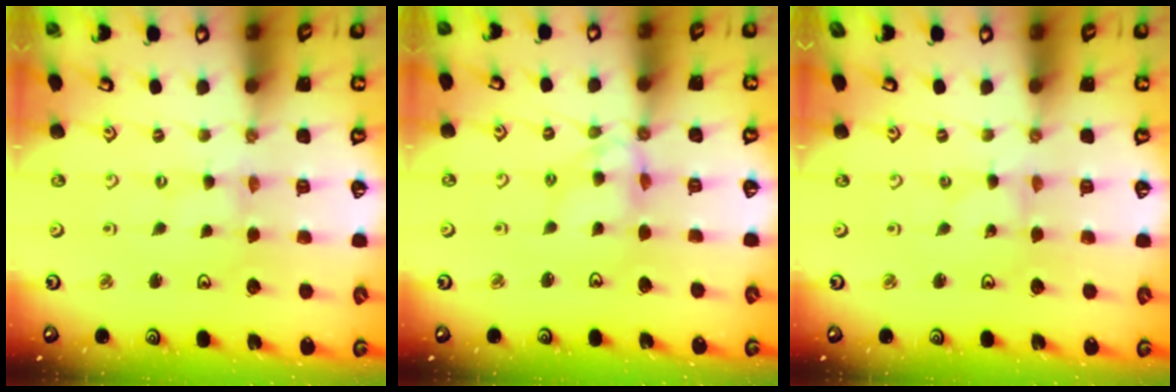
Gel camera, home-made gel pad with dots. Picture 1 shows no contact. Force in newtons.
{"total": 8.9, "press": 8.9, "slide": 0.7}
{"total": 0.0}